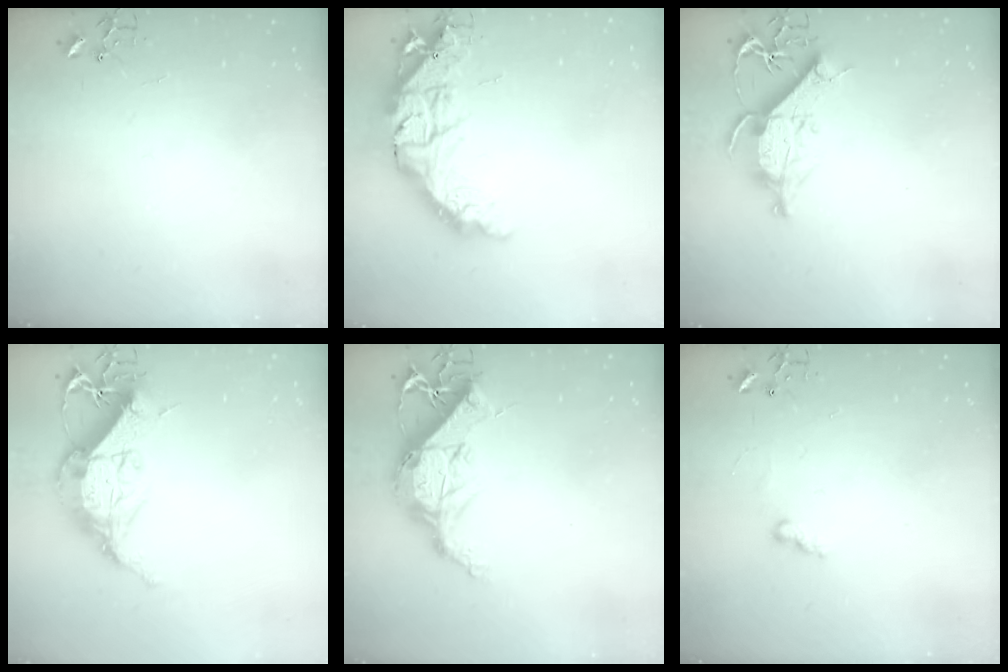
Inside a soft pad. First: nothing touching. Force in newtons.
{"total": 21.4, "press": 21.3, "slide": 2.0}
{"total": 11.0, "press": 11.0, "slide": 1.3}
{"total": 15.7, "press": 15.6, "slide": 1.4}
{"total": 13.9, "press": 13.8, "slide": 1.4}
{"total": 6.1, "press": 6.1, "slide": 0.3}